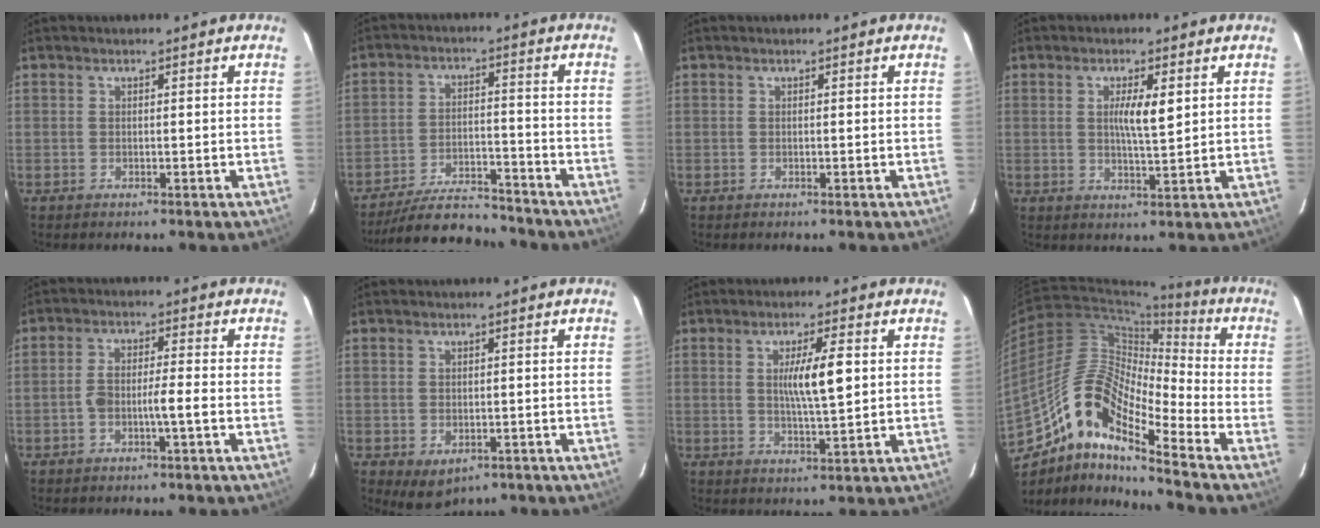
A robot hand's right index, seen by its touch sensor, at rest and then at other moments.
{"total": 10.6, "force": [-10.0, 2.0, 2.7], "torque": [-0.044, 0.003, -0.170]}
{"total": 0.0}
{"total": 4.7, "force": [1.3, 0.5, 4.5], "torque": [-0.080, -0.004, 0.021]}
{"total": 4.2, "force": [-1.4, 0.5, 3.9], "torque": [-0.080, 0.017, -0.021]}
{"total": 3.9, "force": [-1.9, 2.8, 2.0], "torque": [-0.032, -0.005, -0.012]}
{"total": 6.6, "force": [1.1, 0.5, 6.4], "torque": [-0.111, -0.001, 0.020]}
{"total": 15.6, "force": [-9.4, 3.8, 11.9], "torque": [-0.218, 0.026, -0.161]}